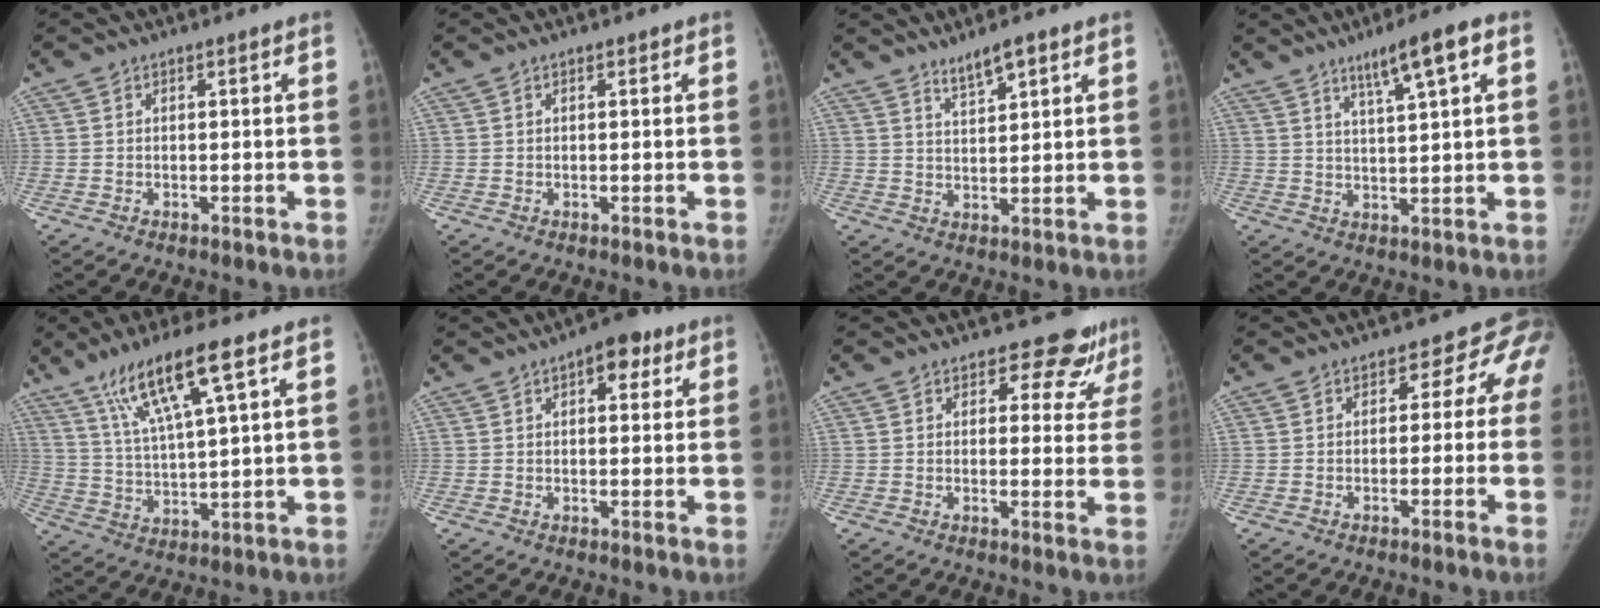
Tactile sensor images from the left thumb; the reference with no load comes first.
{"total": 0.0}
{"total": 4.4, "force": [3.3, 1.0, 2.8], "torque": [-0.044, -0.023, 0.061]}
{"total": 7.9, "force": [4.2, 0.7, 6.6], "torque": [-0.110, -0.013, 0.071]}
{"total": 13.0, "force": [7.3, 1.6, 10.7], "torque": [-0.206, -0.019, 0.140]}
{"total": 5.9, "force": [2.7, 3.1, 4.2], "torque": [-0.030, -0.002, 0.027]}
{"total": 7.9, "force": [6.7, 3.9, 1.1], "torque": [0.034, -0.039, 0.060]}
{"total": 5.1, "force": [-0.5, 4.4, 2.6], "torque": [0.014, 0.017, -0.020]}